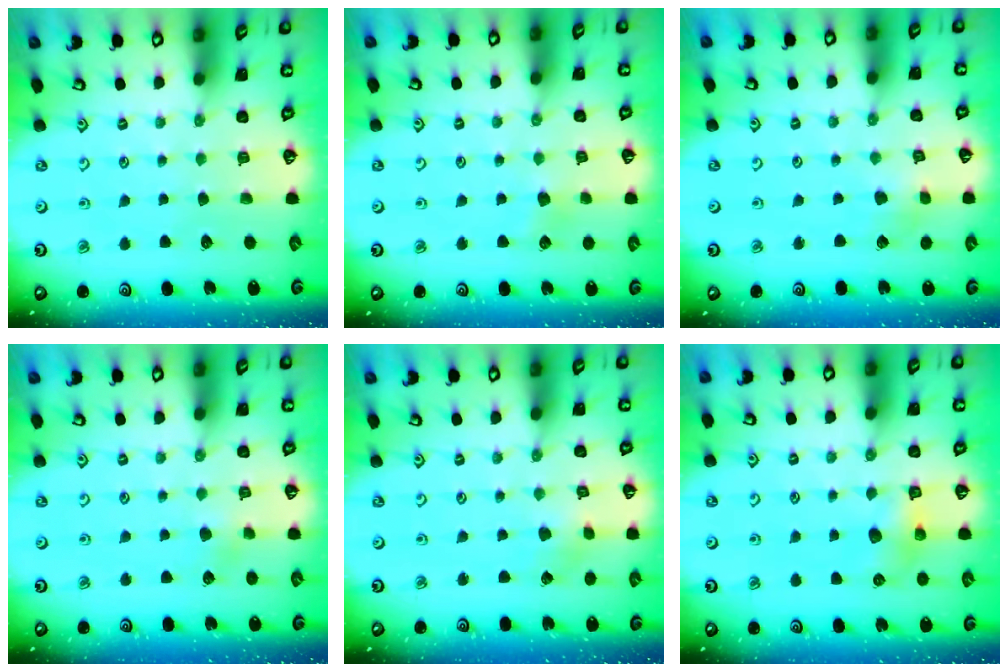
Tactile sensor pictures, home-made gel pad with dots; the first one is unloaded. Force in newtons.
{"total": 3.9, "press": 3.7, "slide": 1.0}
{"total": 2.9, "press": 2.8, "slide": 0.7}
{"total": 2.2, "press": 2.1, "slide": 0.5}
{"total": 1.8, "press": 1.8, "slide": 0.1}
{"total": 6.6, "press": 6.5, "slide": 0.8}